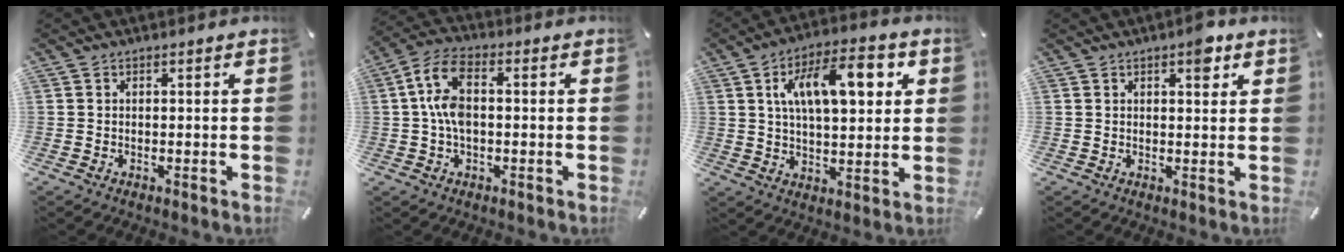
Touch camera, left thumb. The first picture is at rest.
{"total": 9.1, "force": [0.1, 5.1, 7.5], "torque": [-0.164, 0.004, 0.000]}
{"total": 14.5, "force": [5.1, 6.8, 11.7], "torque": [-0.195, -0.001, 0.082]}
{"total": 4.6, "force": [2.4, 2.1, 3.3], "torque": [-0.030, -0.009, 0.031]}